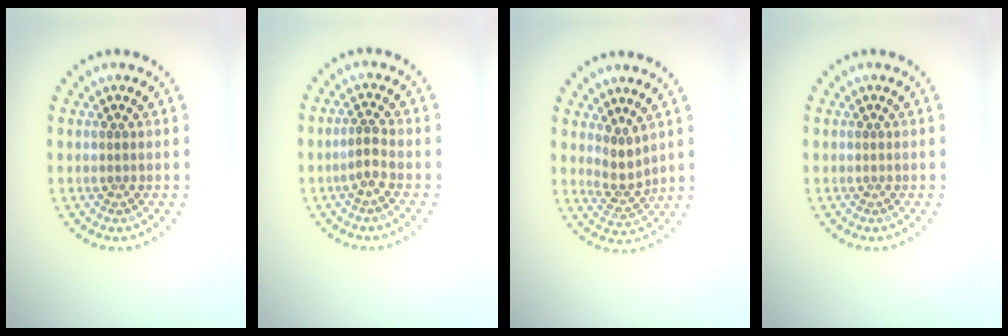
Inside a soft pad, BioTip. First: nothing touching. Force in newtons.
{"total": 1.6, "press": 1.2, "slide": 1.0}
{"total": 2.2, "press": 1.7, "slide": 1.4}
{"total": 0.0}